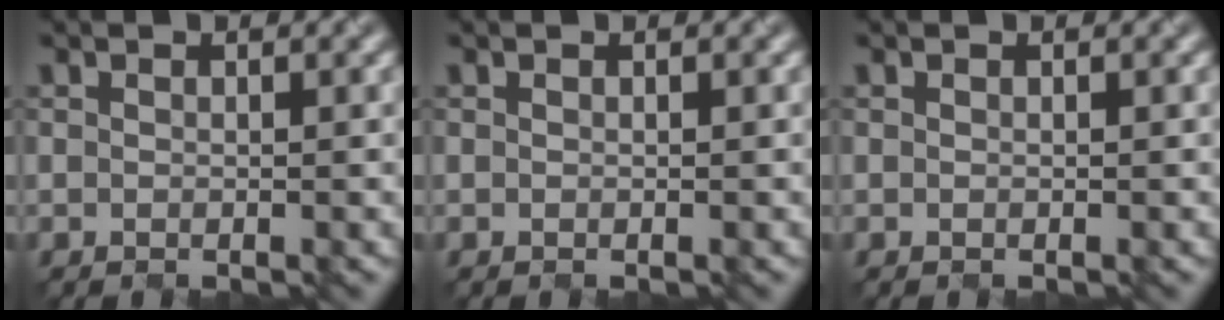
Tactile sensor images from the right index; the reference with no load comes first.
{"total": 0.0}
{"total": 0.0}